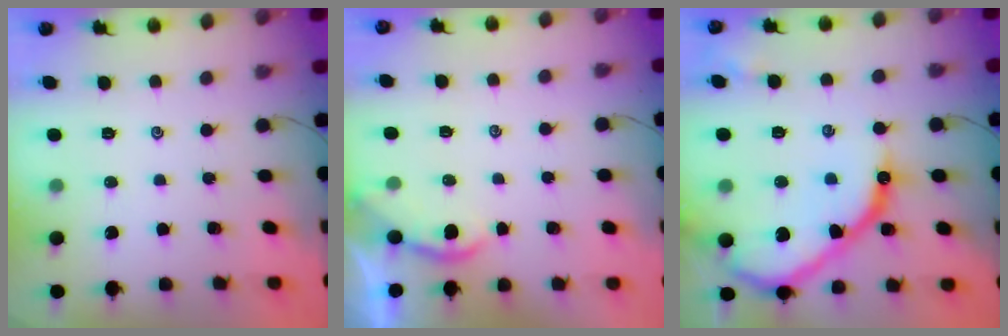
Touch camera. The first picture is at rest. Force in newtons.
{"total": 1.3, "press": 1.3, "slide": 0.3}
{"total": 18.5, "press": 18.4, "slide": 1.8}